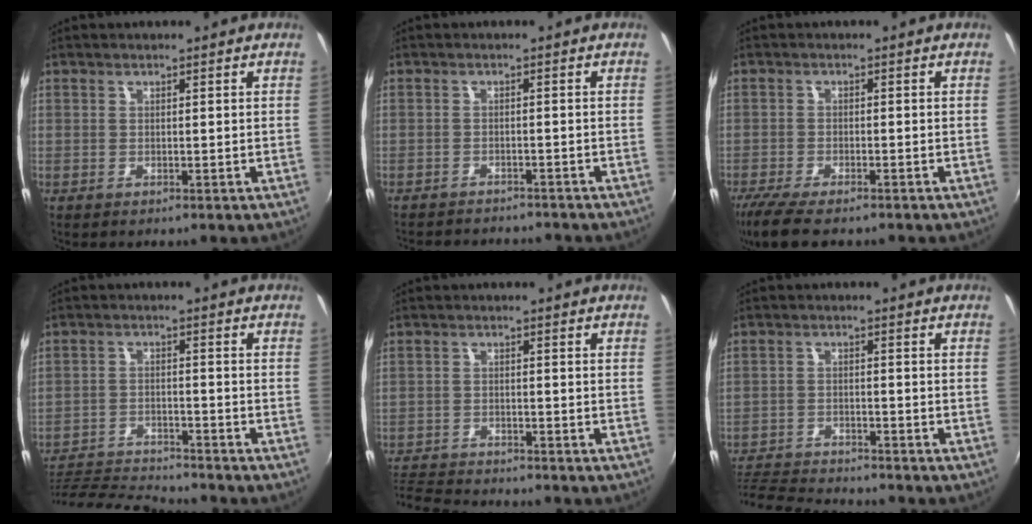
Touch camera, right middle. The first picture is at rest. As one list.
[{"total": 8.8, "force": [-8.1, 2.1, 2.8], "torque": [-0.071, -0.014, -0.116]}, {"total": 8.7, "force": [-7.0, 2.1, 4.9], "torque": [-0.117, -0.035, -0.126]}, {"total": 13.5, "force": [-12.8, 1.0, 3.9], "torque": [-0.099, -0.008, -0.224]}, {"total": 7.8, "force": [-7.5, 1.2, 1.9], "torque": [-0.064, -0.015, -0.134]}, {"total": 11.4, "force": [-10.6, 1.8, 3.6], "torque": [-0.097, -0.013, -0.183]}]